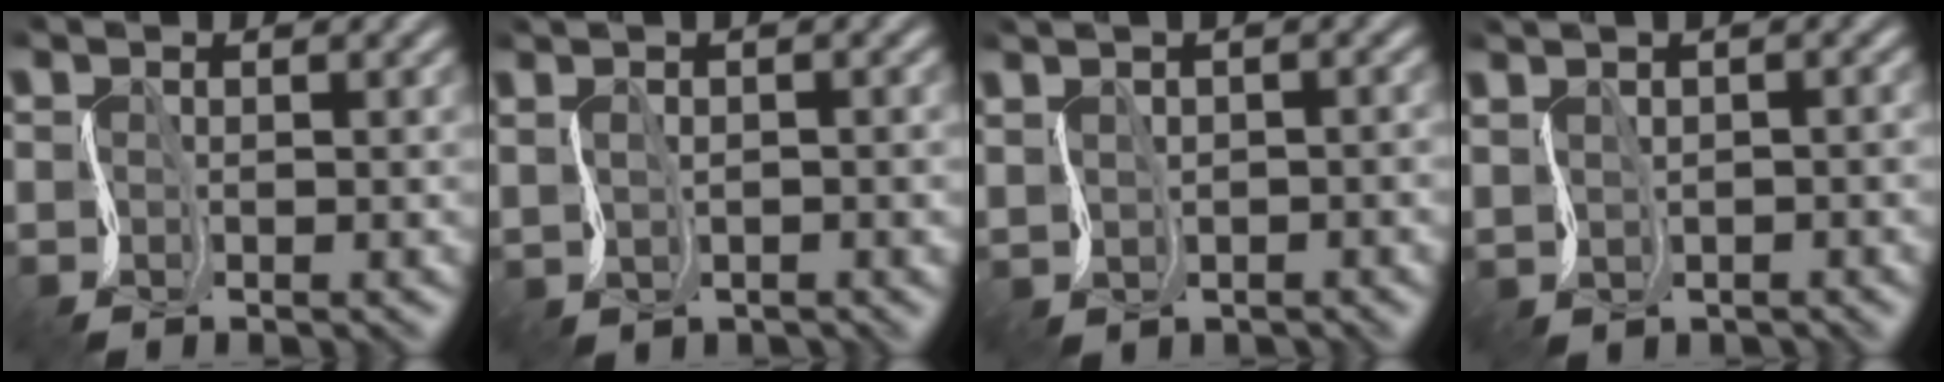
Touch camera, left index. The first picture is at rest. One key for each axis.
{"total": 0.6, "fx": -0.3, "fy": -0.6, "fz": 0.0, "tx": -0.012, "ty": -0.010, "tz": 0.009}
{"total": 0.6, "fx": -0.5, "fy": -0.3, "fz": -0.2, "tx": -0.003, "ty": -0.011, "tz": 0.001}
{"total": 0.8, "fx": -0.3, "fy": -0.7, "fz": -0.3, "tx": -0.003, "ty": -0.010, "tz": 0.004}